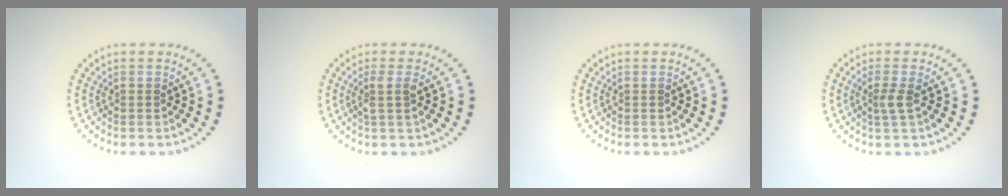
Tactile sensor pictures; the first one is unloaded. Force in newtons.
{"total": 1.6, "press": 1.3, "slide": 1.0}
{"total": 0.0}
{"total": 1.6, "press": 1.2, "slide": 1.0}